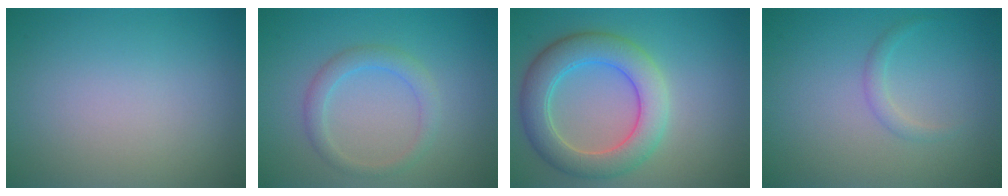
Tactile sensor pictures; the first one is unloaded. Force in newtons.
{"total": 2.2, "press": 2.2, "slide": 0.0}
{"total": 6.2, "press": 6.2, "slide": 0.2}
{"total": 1.0, "press": 1.0, "slide": 0.1}